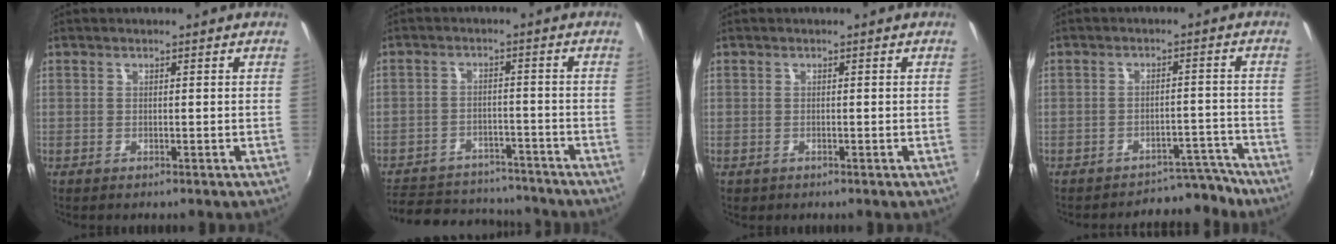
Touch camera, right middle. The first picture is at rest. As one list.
[{"total": 17.7, "force": [-14.8, 7.5, 6.2], "torque": [-0.148, 0.022, -0.194]}, {"total": 0.8, "force": [-0.5, 0.5, 0.4], "torque": [-0.009, 0.000, -0.005]}, {"total": 7.5, "force": [-7.2, 2.1, 0.1], "torque": [0.014, 0.033, -0.089]}]